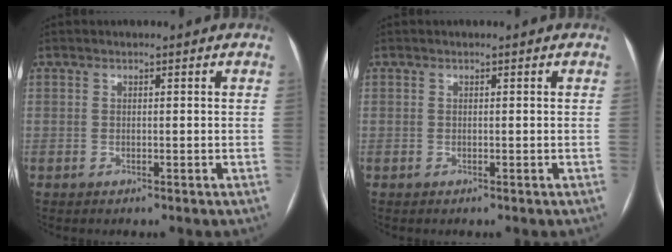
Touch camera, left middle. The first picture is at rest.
{"total": 0.0}